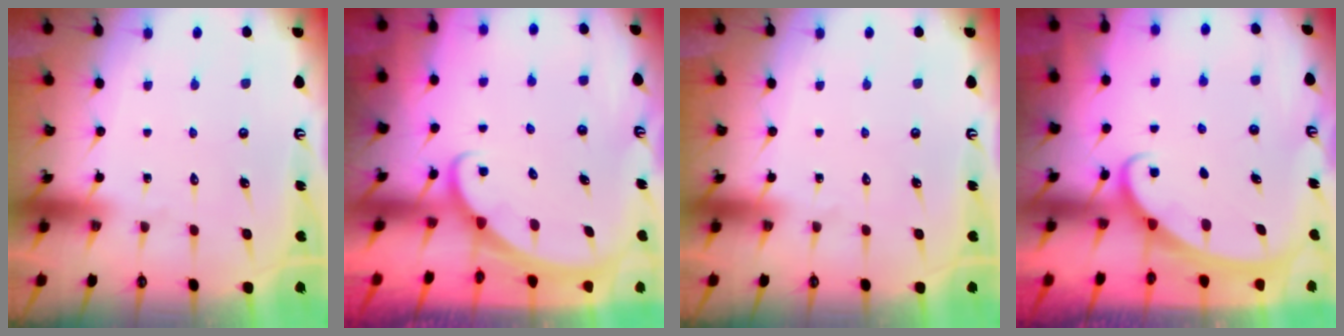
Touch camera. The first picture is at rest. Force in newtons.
{"total": 1.6, "press": 1.6, "slide": 0.0}
{"total": 0.0}
{"total": 2.2, "press": 2.2, "slide": 0.3}